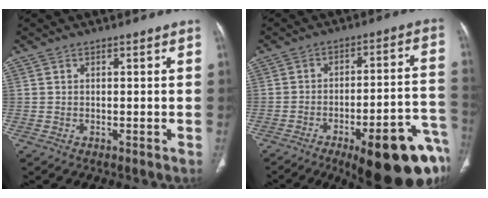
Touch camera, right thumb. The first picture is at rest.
{"total": 23.1, "force": [-12.3, 6.5, 18.5], "torque": [-0.180, 0.064, -0.165]}